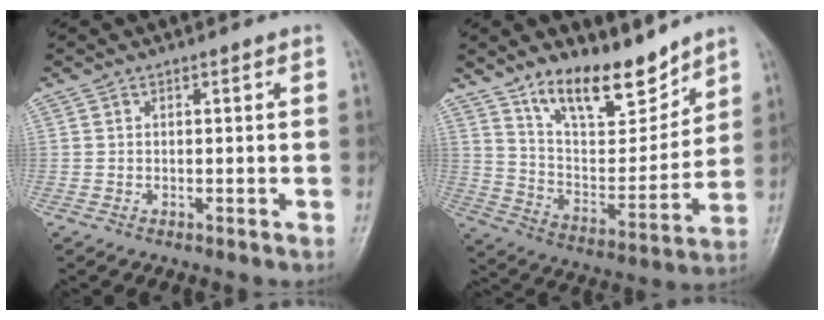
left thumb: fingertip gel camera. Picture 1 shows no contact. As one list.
[{"total": 15.1, "force": [11.6, 5.8, 7.8], "torque": [-0.089, -0.078, 0.212]}]